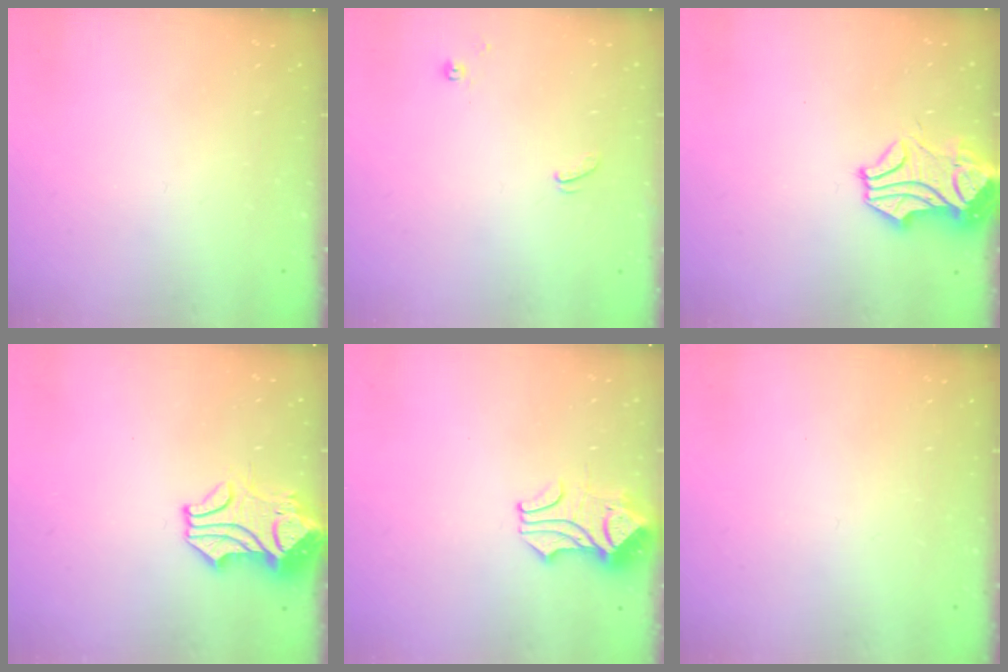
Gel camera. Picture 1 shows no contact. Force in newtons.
{"total": 1.4, "press": 1.4, "slide": 0.3}
{"total": 1.8, "press": 0.9, "slide": 1.5}
{"total": 2.1, "press": 1.9, "slide": 1.0}
{"total": 1.9, "press": 1.5, "slide": 1.1}
{"total": 0.0}